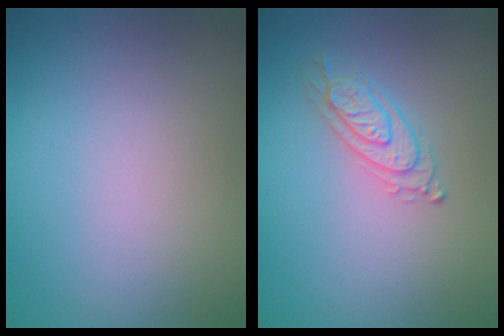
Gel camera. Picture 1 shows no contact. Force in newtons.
{"total": 2.1, "press": 2.1, "slide": 0.5}